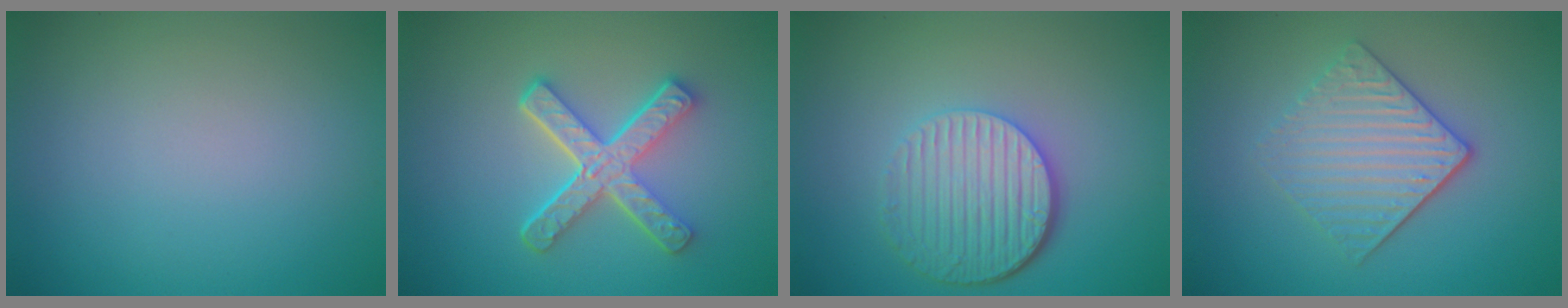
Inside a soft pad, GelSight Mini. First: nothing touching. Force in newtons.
{"total": 5.1, "press": 3.9, "slide": 3.3}
{"total": 5.4, "press": 4.0, "slide": 3.6}
{"total": 4.1, "press": 3.4, "slide": 2.3}